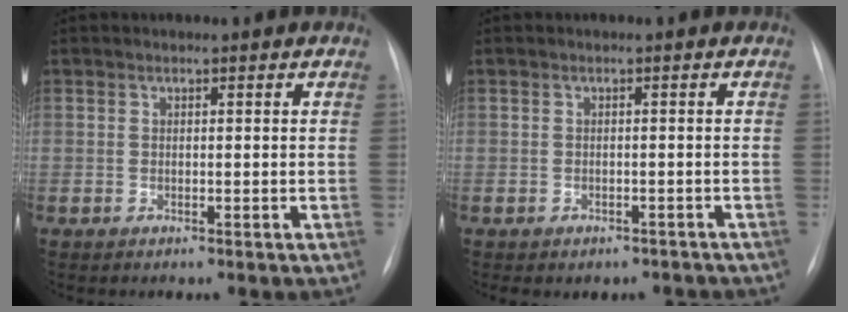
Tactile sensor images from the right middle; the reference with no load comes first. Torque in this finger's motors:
{"motor_torque": [0.47, -0.44, 0.12, 0.06]}